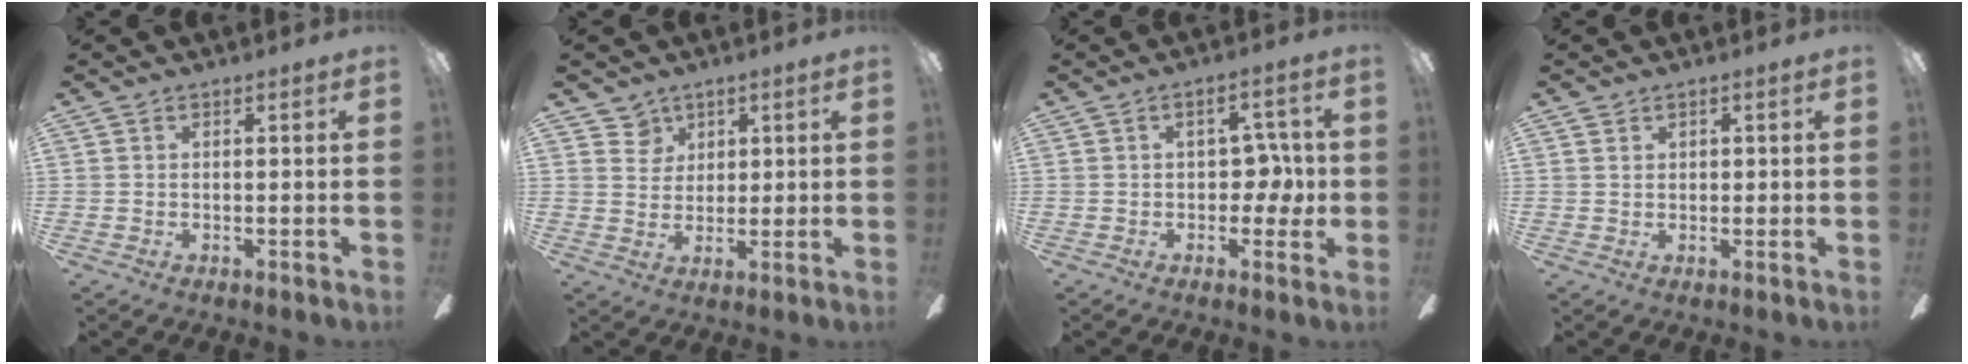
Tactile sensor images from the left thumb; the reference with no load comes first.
{"total": 4.7, "force": [3.0, 3.6, 0.0], "torque": [-0.004, -0.008, 0.054]}
{"total": 7.3, "force": [0.3, 4.7, 5.5], "torque": [-0.080, 0.011, 0.001]}
{"total": 1.1, "force": [0.7, 0.9, 0.3], "torque": [-0.006, 0.003, 0.013]}